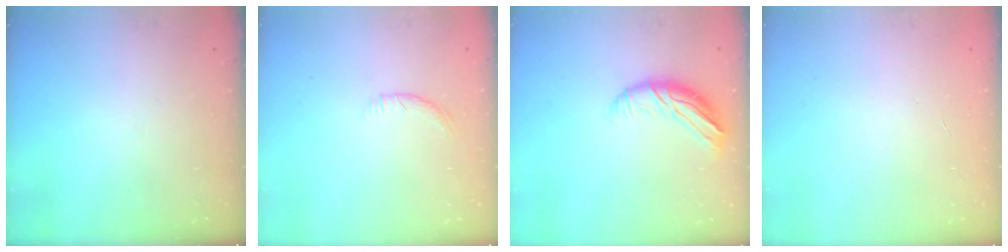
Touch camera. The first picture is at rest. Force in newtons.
{"total": 8.0, "press": 7.7, "slide": 2.1}
{"total": 9.0, "press": 8.9, "slide": 1.2}
{"total": 0.0}